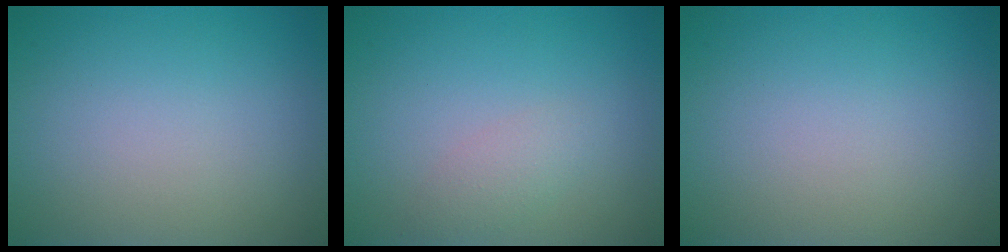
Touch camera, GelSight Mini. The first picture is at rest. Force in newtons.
{"total": 1.5, "press": 1.5, "slide": 0.1}
{"total": 0.0}